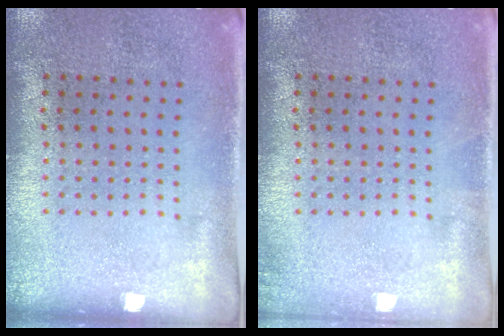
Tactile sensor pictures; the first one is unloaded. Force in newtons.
{"total": 0.7, "press": 0.7, "slide": 0.1}